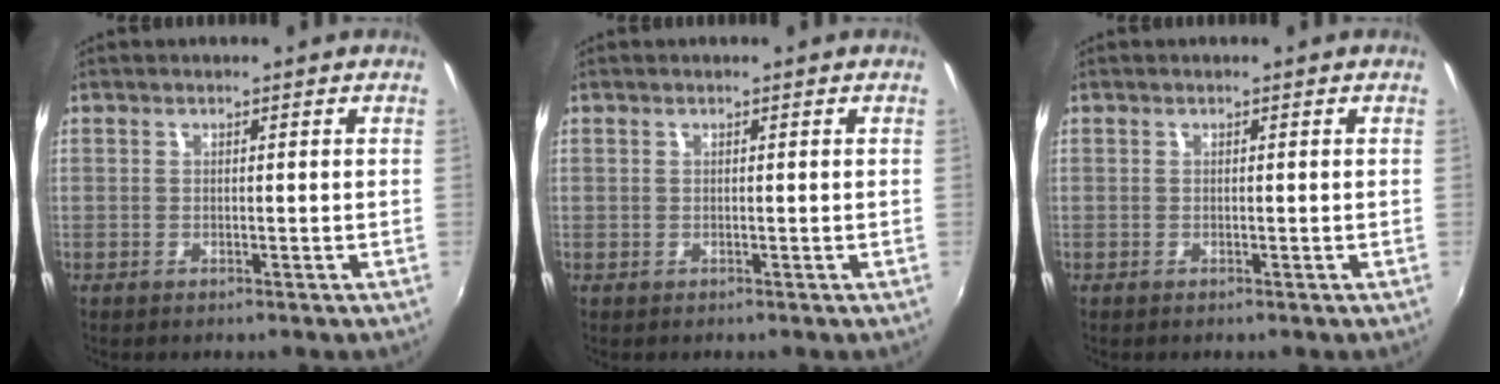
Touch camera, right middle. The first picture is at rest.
{"total": 0.0}
{"total": 0.0}